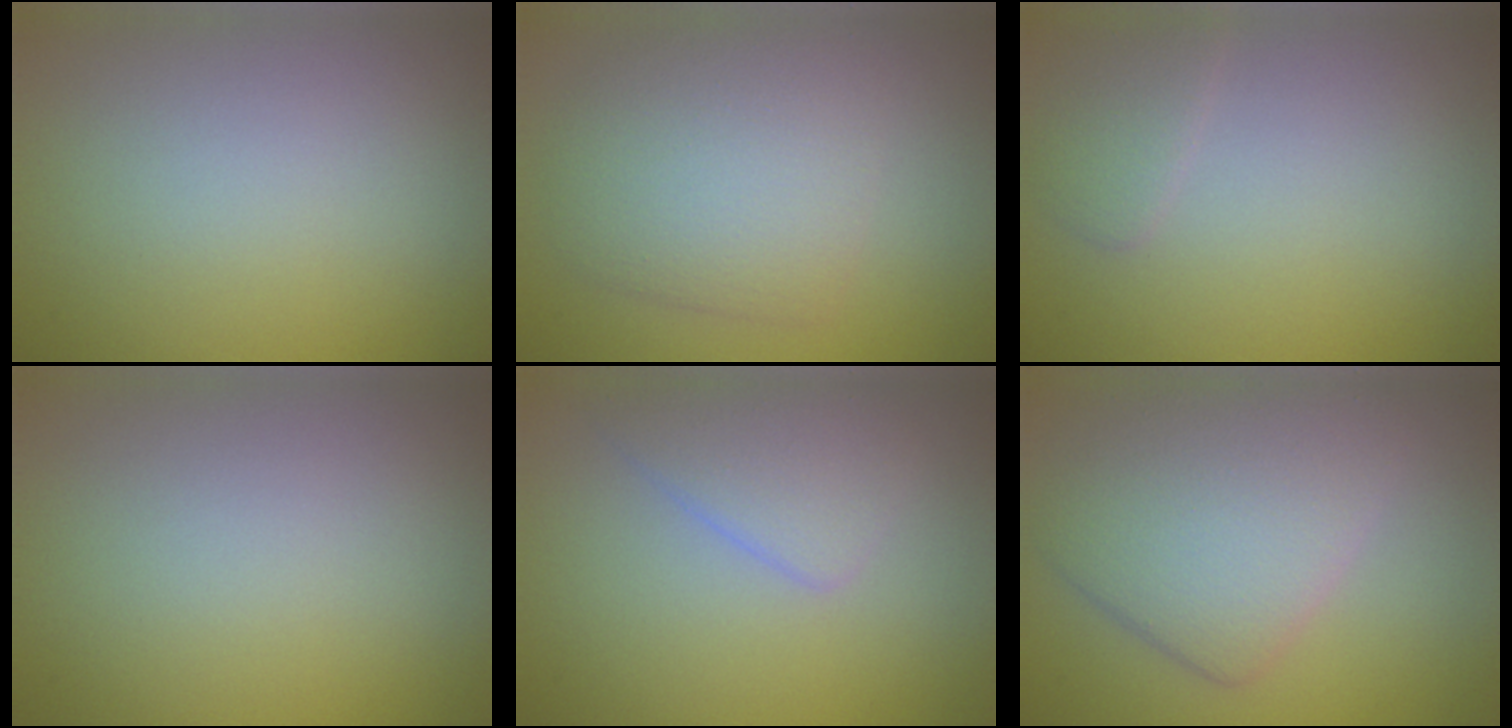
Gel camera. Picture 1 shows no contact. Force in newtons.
{"total": 5.2, "press": 5.2, "slide": 0.3}
{"total": 1.7, "press": 1.7, "slide": 0.0}
{"total": 0.0}
{"total": 2.8, "press": 2.8, "slide": 0.2}
{"total": 6.8, "press": 6.7, "slide": 0.5}